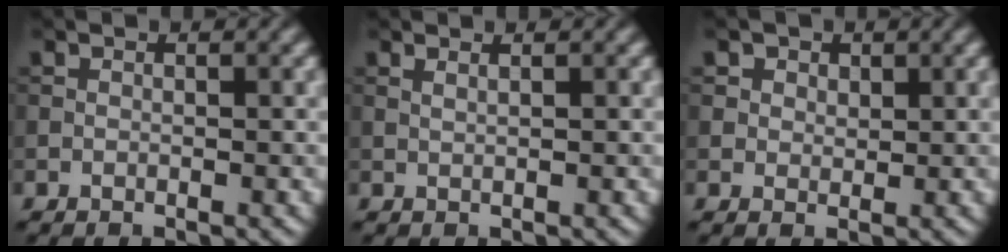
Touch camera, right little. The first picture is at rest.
{"total": 0.9, "force": [0.7, 0.3, 0.6], "torque": [-0.006, -0.002, 0.005]}
{"total": 2.6, "force": [1.4, 1.9, 1.0], "torque": [-0.024, -0.002, 0.020]}